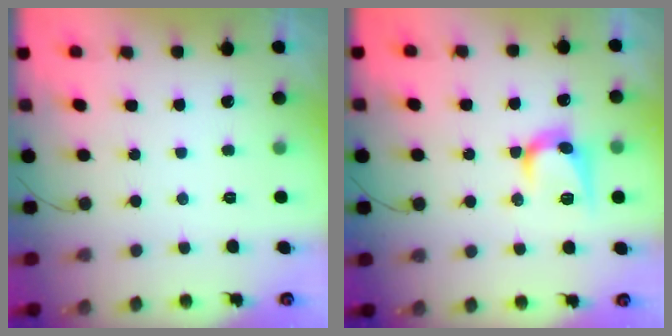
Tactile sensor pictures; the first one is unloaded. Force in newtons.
{"total": 9.8, "press": 9.8, "slide": 0.7}